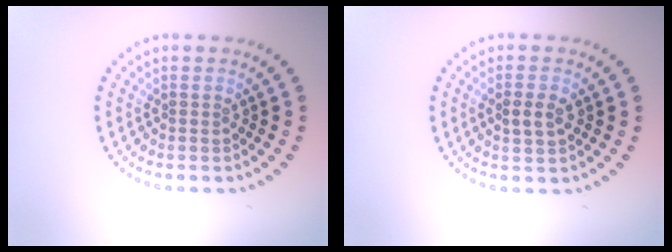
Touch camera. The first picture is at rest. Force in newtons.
{"total": 2.2, "press": 2.2, "slide": 0.2}